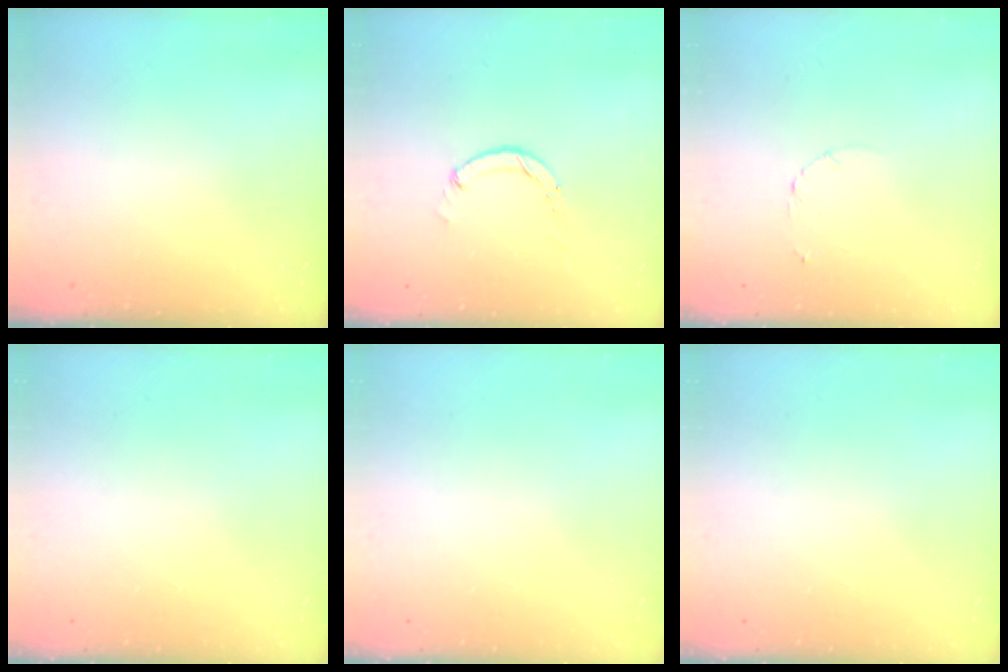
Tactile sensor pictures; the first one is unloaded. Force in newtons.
{"total": 1.2, "press": 1.2, "slide": 0.3}
{"total": 1.6, "press": 1.6, "slide": 0.2}
{"total": 0.0}
{"total": 0.0}
{"total": 0.0}